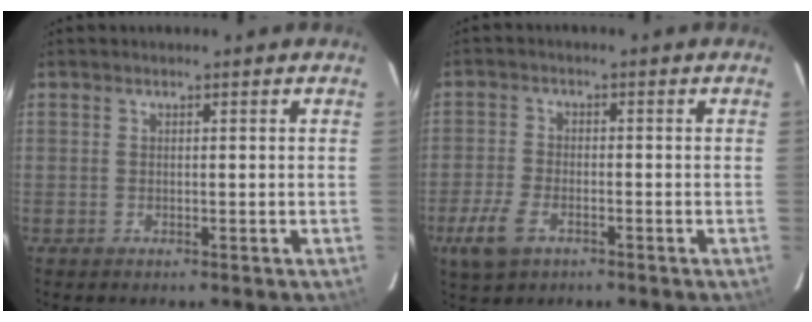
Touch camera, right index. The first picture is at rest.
{"total": 6.8, "force": [-3.7, 3.8, 4.3], "torque": [-0.114, -0.007, -0.068]}